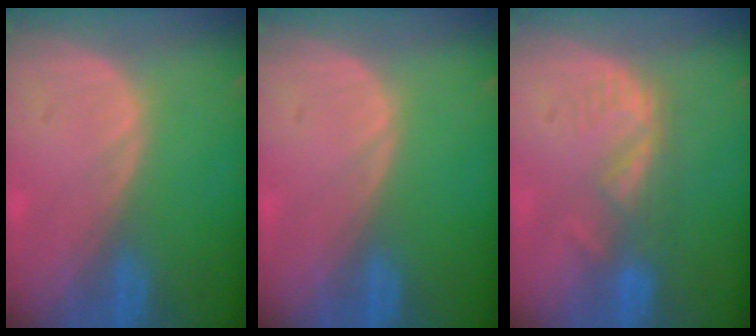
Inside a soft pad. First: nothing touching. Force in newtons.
{"total": 0.0}
{"total": 4.3, "press": 4.0, "slide": 1.7}